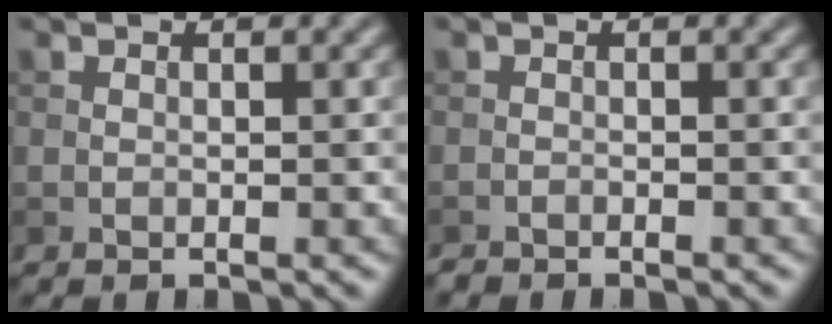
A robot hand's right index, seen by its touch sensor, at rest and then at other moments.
{"total": 0.9, "force": [-0.9, 0.0, 0.0], "torque": [0.002, -0.004, -0.020]}